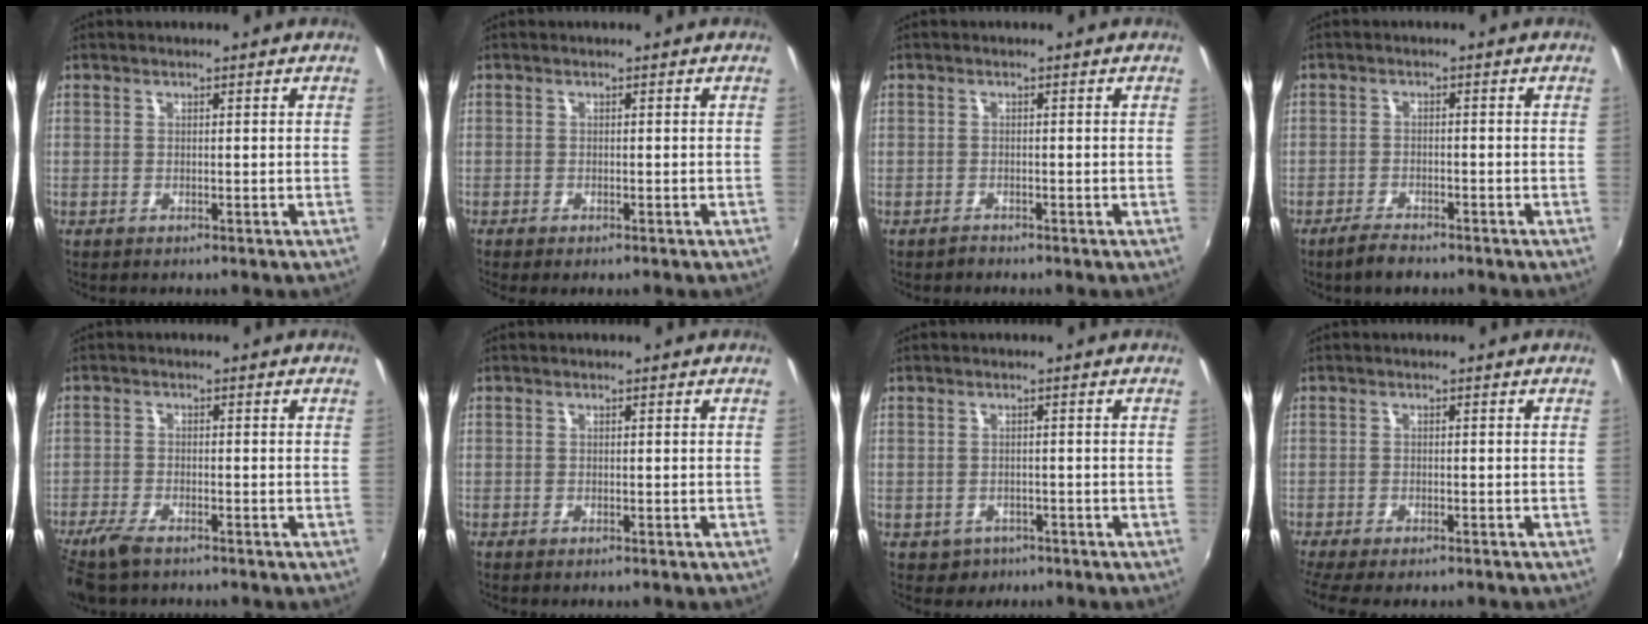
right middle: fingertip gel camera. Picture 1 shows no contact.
{"total": 1.4, "force": [-1.1, 0.2, 0.9], "torque": [-0.018, -0.007, -0.018]}
{"total": 1.0, "force": [-0.9, 0.5, -0.2], "torque": [0.002, 0.003, -0.017]}
{"total": 3.7, "force": [-3.1, 1.2, 1.6], "torque": [-0.050, -0.003, -0.058]}
{"total": 5.9, "force": [-4.5, 1.8, 3.3], "torque": [-0.092, -0.018, -0.091]}
{"total": 0.6, "force": [-0.5, 0.1, 0.4], "torque": [-0.008, -0.003, -0.009]}
{"total": 3.3, "force": [-1.6, 2.8, 0.7], "torque": [-0.023, -0.001, -0.018]}
{"total": 5.9, "force": [-4.8, 1.2, 3.2], "torque": [-0.077, -0.034, -0.081]}